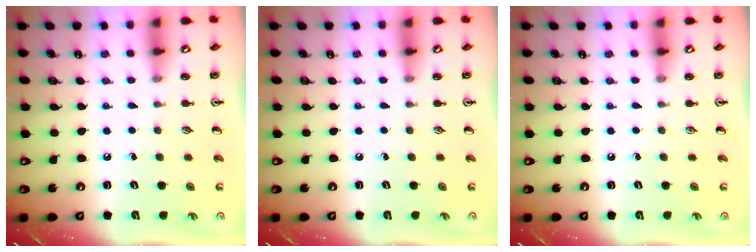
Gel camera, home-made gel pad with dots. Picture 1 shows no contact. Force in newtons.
{"total": 0.0}
{"total": 0.0}